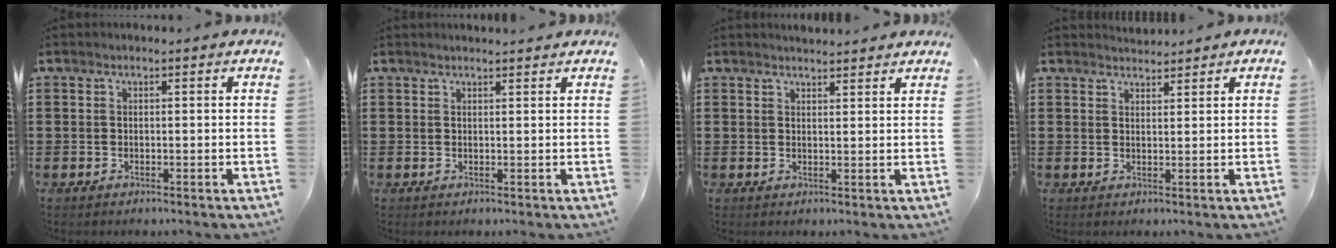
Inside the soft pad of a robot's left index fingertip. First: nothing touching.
{"total": 1.0, "force": [1.0, 0.0, 0.1], "torque": [-0.003, -0.002, 0.019]}
{"total": 1.9, "force": [1.9, 0.0, 0.1], "torque": [-0.007, 0.000, 0.037]}
{"total": 1.8, "force": [1.8, 0.2, 0.0], "torque": [-0.006, 0.002, 0.035]}